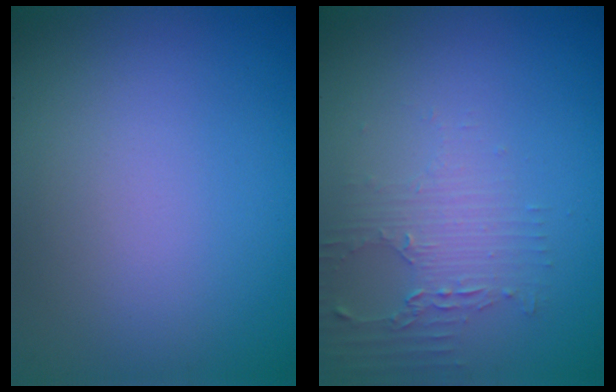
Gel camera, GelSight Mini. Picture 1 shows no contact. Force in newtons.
{"total": 2.2, "press": 2.1, "slide": 0.6}